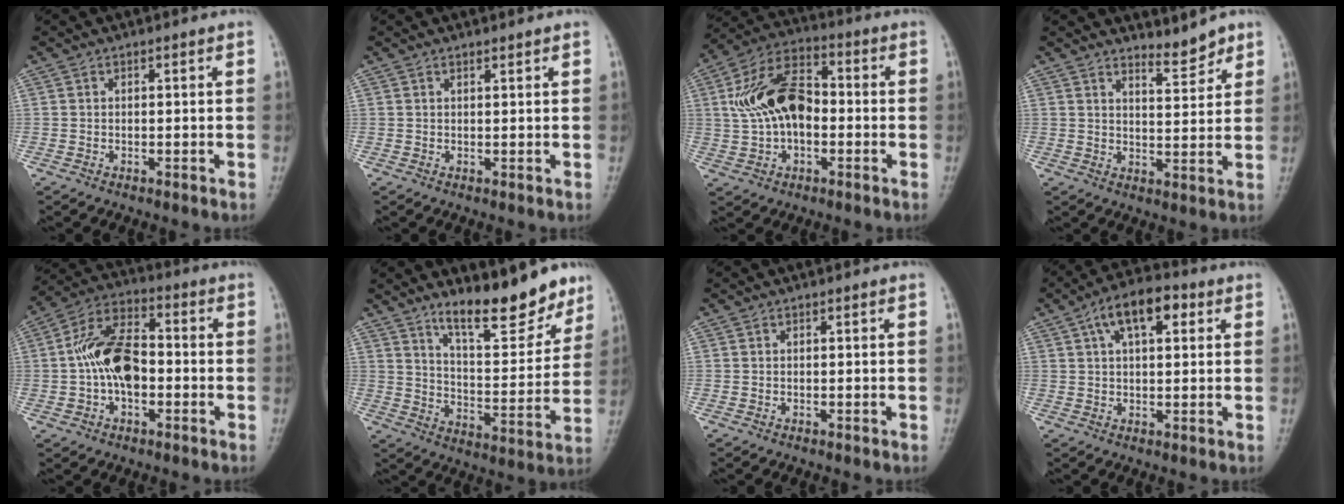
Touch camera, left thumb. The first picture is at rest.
{"total": 0.7, "force": [0.6, 0.1, 0.3], "torque": [-0.006, -0.004, 0.011]}
{"total": 14.1, "force": [0.0, 8.8, 11.1], "torque": [-0.193, 0.031, -0.009]}
{"total": 4.2, "force": [3.9, 1.1, 1.2], "torque": [-0.006, -0.039, 0.065]}
{"total": 12.6, "force": [-1.1, 7.6, 10.0], "torque": [-0.169, 0.036, -0.030]}
{"total": 14.5, "force": [11.0, 4.5, 8.3], "torque": [-0.085, -0.080, 0.177]}
{"total": 0.0}
{"total": 9.8, "force": [3.8, 4.7, 7.7], "torque": [-0.118, 0.015, 0.055]}